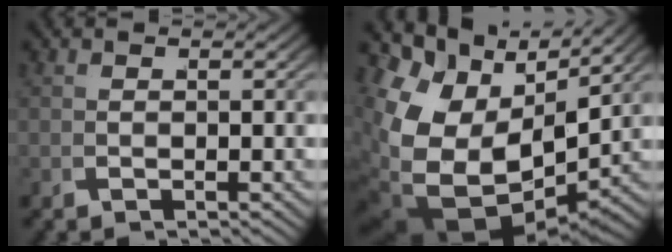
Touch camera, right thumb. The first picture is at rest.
{"total": 15.0, "force": [-0.2, 9.6, 11.5], "torque": [-0.255, -0.066, 0.039]}